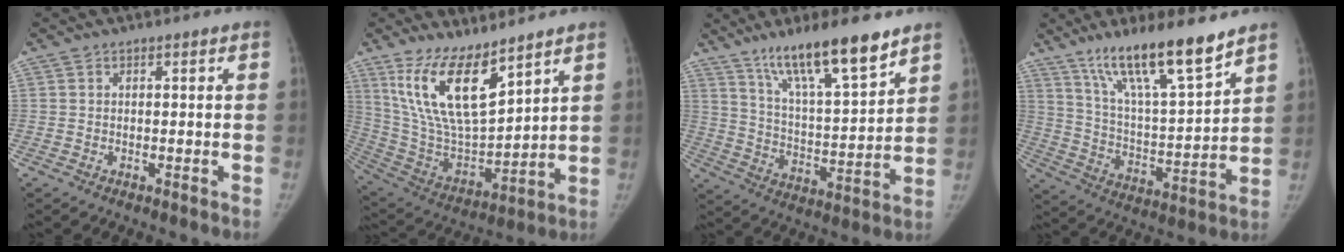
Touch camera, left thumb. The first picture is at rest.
{"total": 16.6, "force": [10.4, 5.7, 11.6], "torque": [-0.198, -0.064, 0.219]}
{"total": 16.8, "force": [11.8, 3.1, 11.5], "torque": [-0.176, -0.065, 0.211]}
{"total": 17.4, "force": [12.5, 2.8, 11.8], "torque": [-0.182, -0.072, 0.227]}